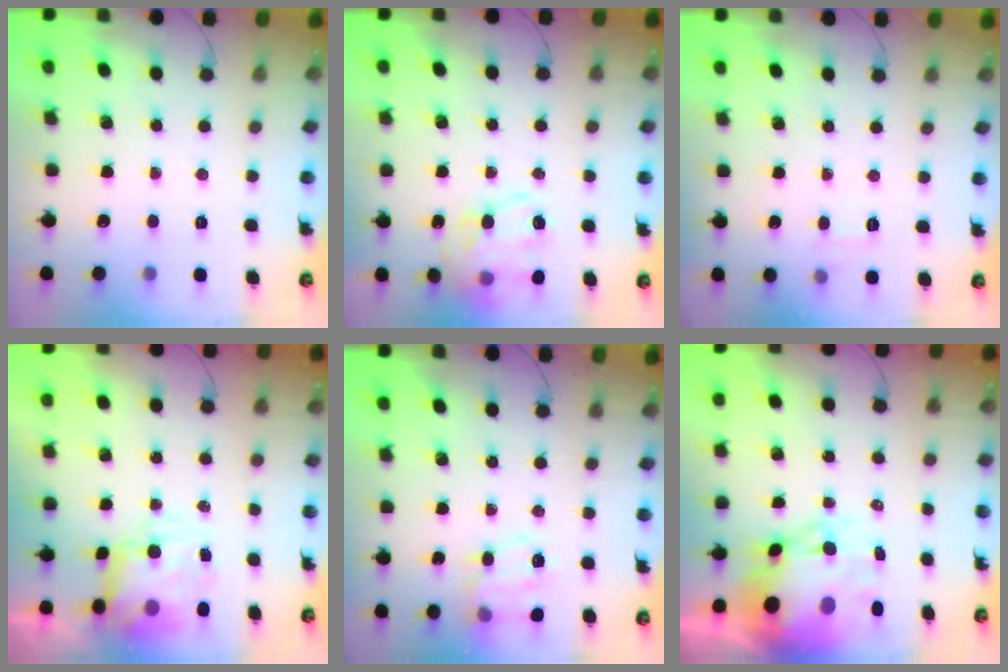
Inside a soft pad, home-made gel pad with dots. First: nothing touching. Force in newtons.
{"total": 15.1, "press": 14.9, "slide": 2.5}
{"total": 5.8, "press": 5.5, "slide": 1.7}
{"total": 8.0, "press": 7.8, "slide": 2.0}
{"total": 12.9, "press": 12.9, "slide": 0.6}
{"total": 13.3, "press": 12.9, "slide": 3.1}